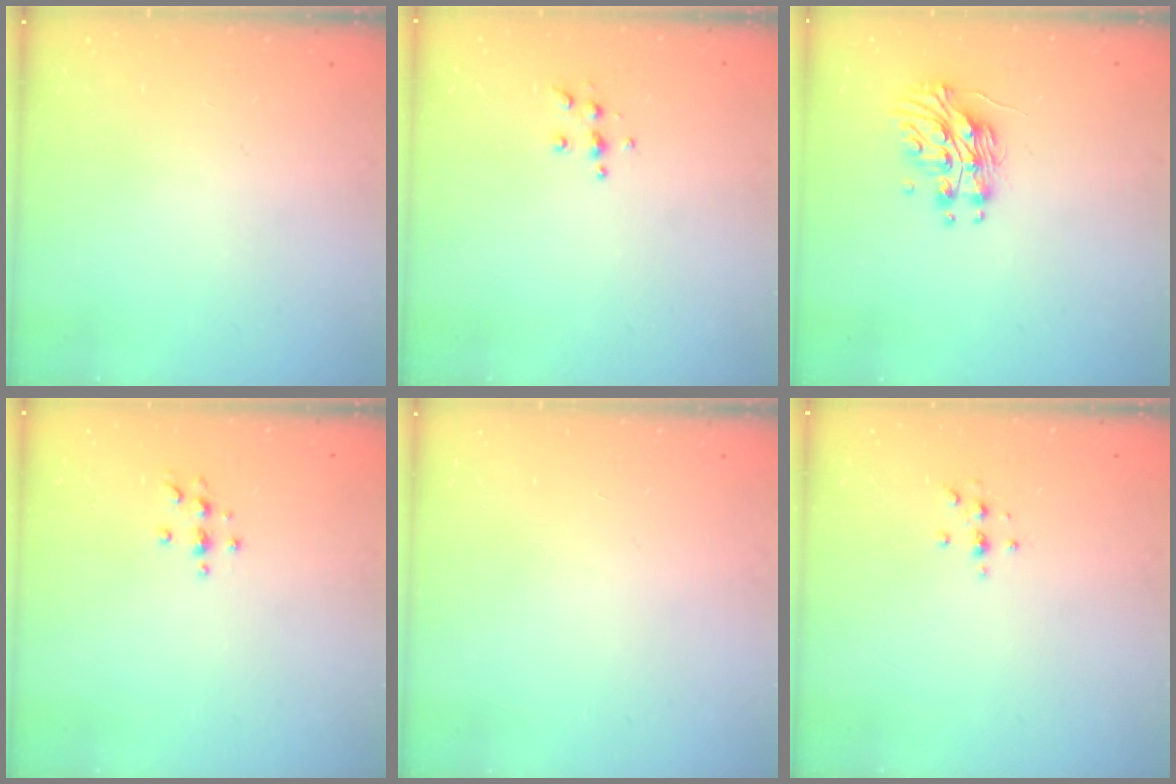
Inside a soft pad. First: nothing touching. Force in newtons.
{"total": 5.5, "press": 5.5, "slide": 0.6}
{"total": 11.8, "press": 11.7, "slide": 0.4}
{"total": 3.3, "press": 3.3, "slide": 0.4}
{"total": 0.0}
{"total": 2.8, "press": 2.7, "slide": 0.3}